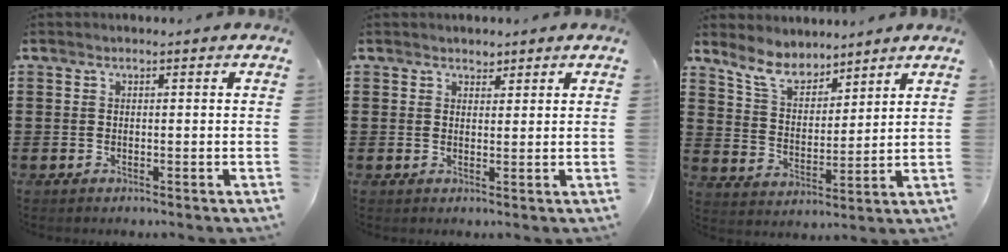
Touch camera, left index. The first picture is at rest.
{"total": 1.6, "force": [1.4, 0.8, 0.1], "torque": [0.002, 0.002, 0.025]}
{"total": 7.1, "force": [6.4, 2.3, 2.3], "torque": [-0.071, -0.018, 0.118]}